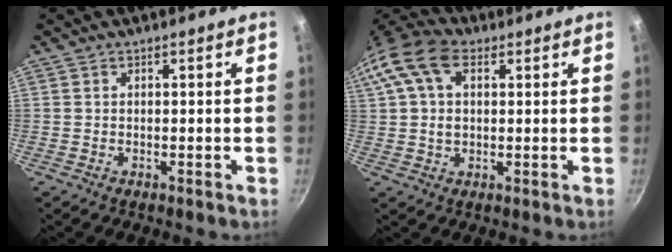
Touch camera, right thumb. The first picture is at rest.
{"total": 15.3, "force": [4.9, 9.8, 10.6], "torque": [-0.217, 0.023, 0.078]}